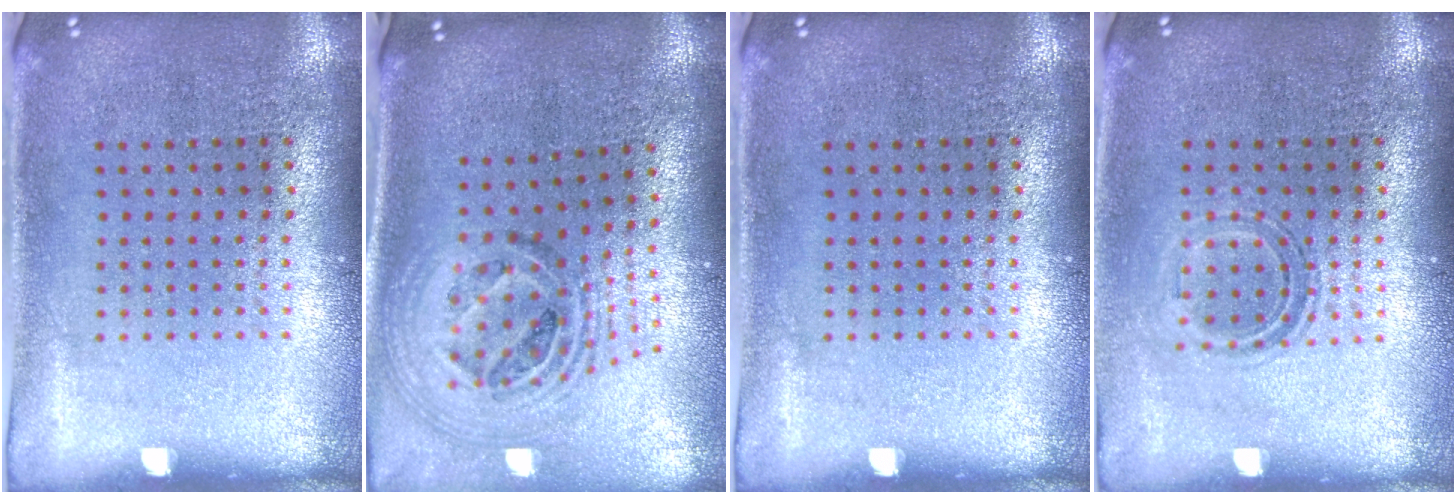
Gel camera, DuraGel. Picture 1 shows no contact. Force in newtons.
{"total": 1.8, "press": 1.5, "slide": 1.1}
{"total": 0.0}
{"total": 1.1, "press": 0.9, "slide": 0.7}